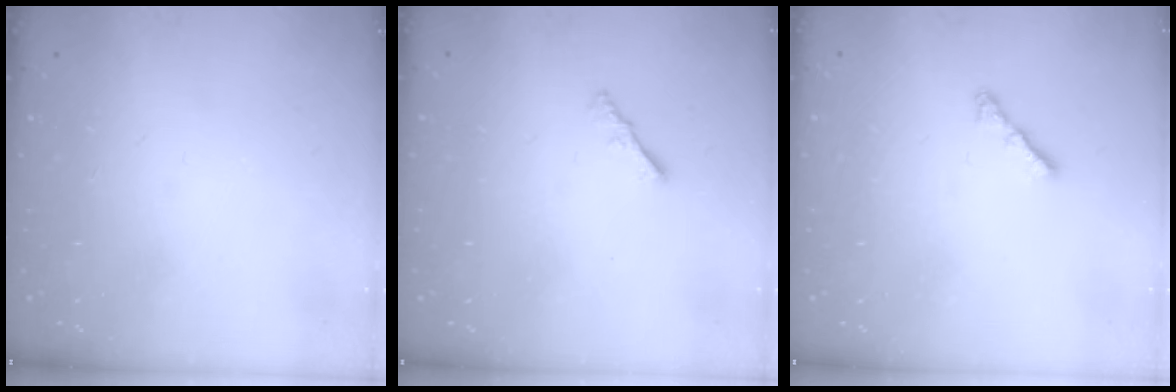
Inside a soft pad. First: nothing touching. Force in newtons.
{"total": 1.3, "press": 1.2, "slide": 0.4}
{"total": 2.7, "press": 2.7, "slide": 0.6}